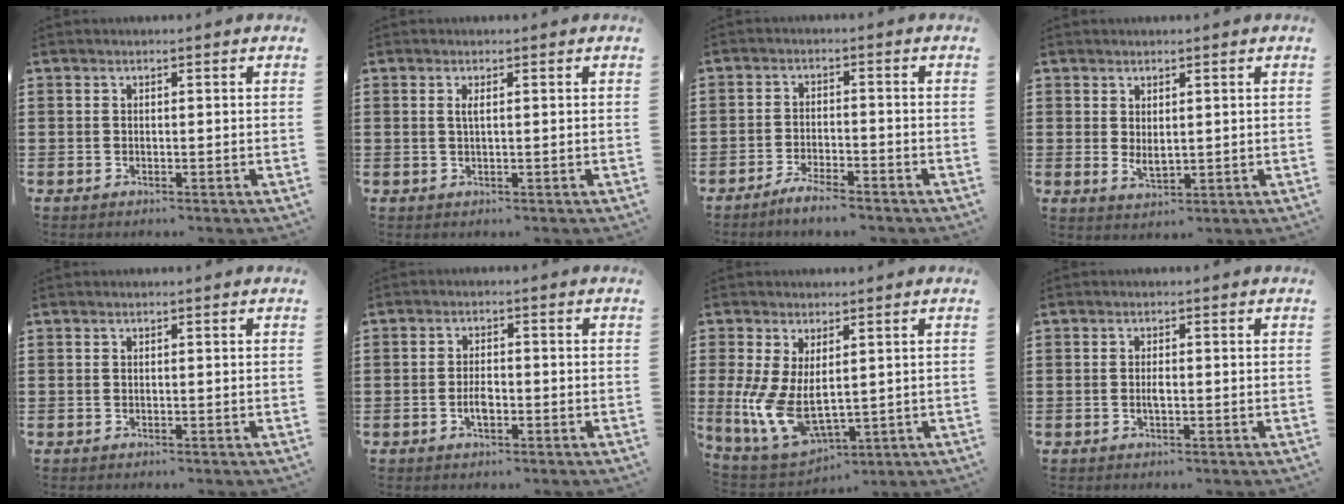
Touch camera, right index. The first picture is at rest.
{"total": 1.2, "force": [0.3, 0.1, 1.1], "torque": [-0.023, 0.002, 0.005]}
{"total": 3.2, "force": [-3.1, 0.2, 0.9], "torque": [-0.026, 0.003, -0.064]}
{"total": 2.1, "force": [0.9, 0.9, 1.7], "torque": [-0.032, 0.001, 0.016]}
{"total": 0.0}
{"total": 2.9, "force": [-0.9, 1.2, 2.4], "torque": [-0.053, 0.001, -0.019]}
{"total": 8.9, "force": [0.0, 4.7, 7.5], "torque": [-0.178, -0.015, 0.005]}
{"total": 1.4, "force": [-0.3, 0.4, 1.3], "torque": [-0.024, 0.000, -0.005]}